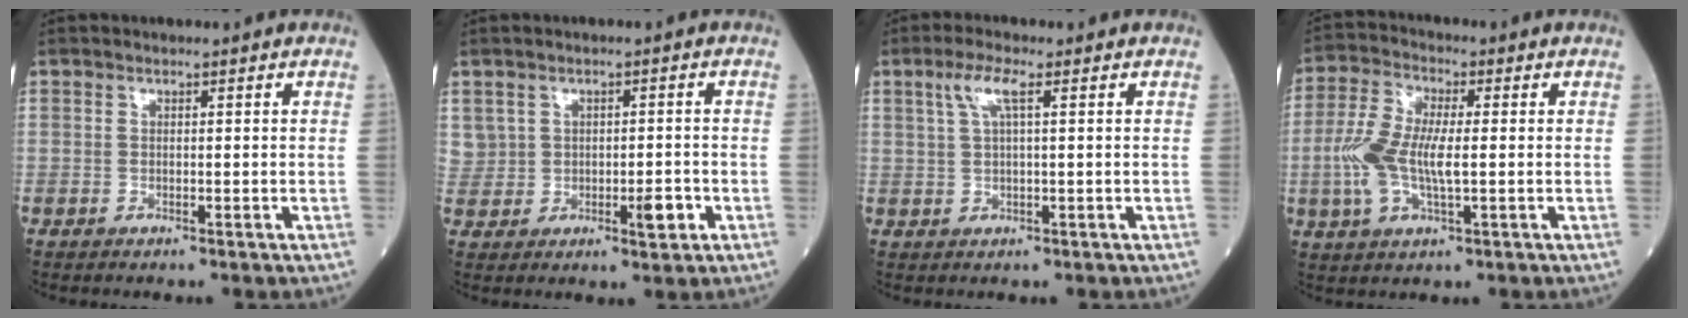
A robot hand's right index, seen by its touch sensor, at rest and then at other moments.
{"total": 4.1, "force": [0.3, 3.0, 2.8], "torque": [-0.034, 0.010, 0.018]}
{"total": 3.8, "force": [1.7, 0.4, 3.4], "torque": [-0.079, 0.013, 0.040]}
{"total": 9.0, "force": [-0.5, 3.2, 8.4], "torque": [-0.199, 0.008, -0.007]}